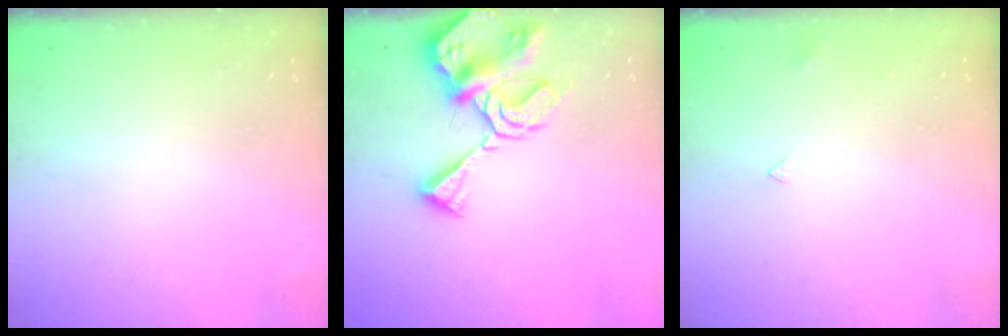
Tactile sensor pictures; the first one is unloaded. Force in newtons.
{"total": 11.1, "press": 11.1, "slide": 0.8}
{"total": 2.8, "press": 2.8, "slide": 0.5}